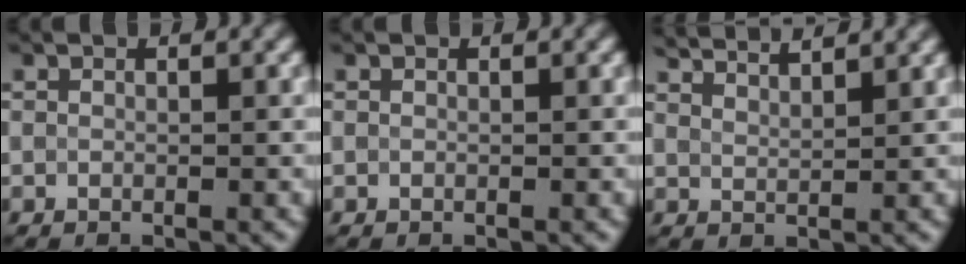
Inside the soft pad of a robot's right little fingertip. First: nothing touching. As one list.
[{"total": 0.0}, {"total": 4.8, "force": [4.3, 1.1, 1.9], "torque": [-0.006, 0.018, 0.043]}]